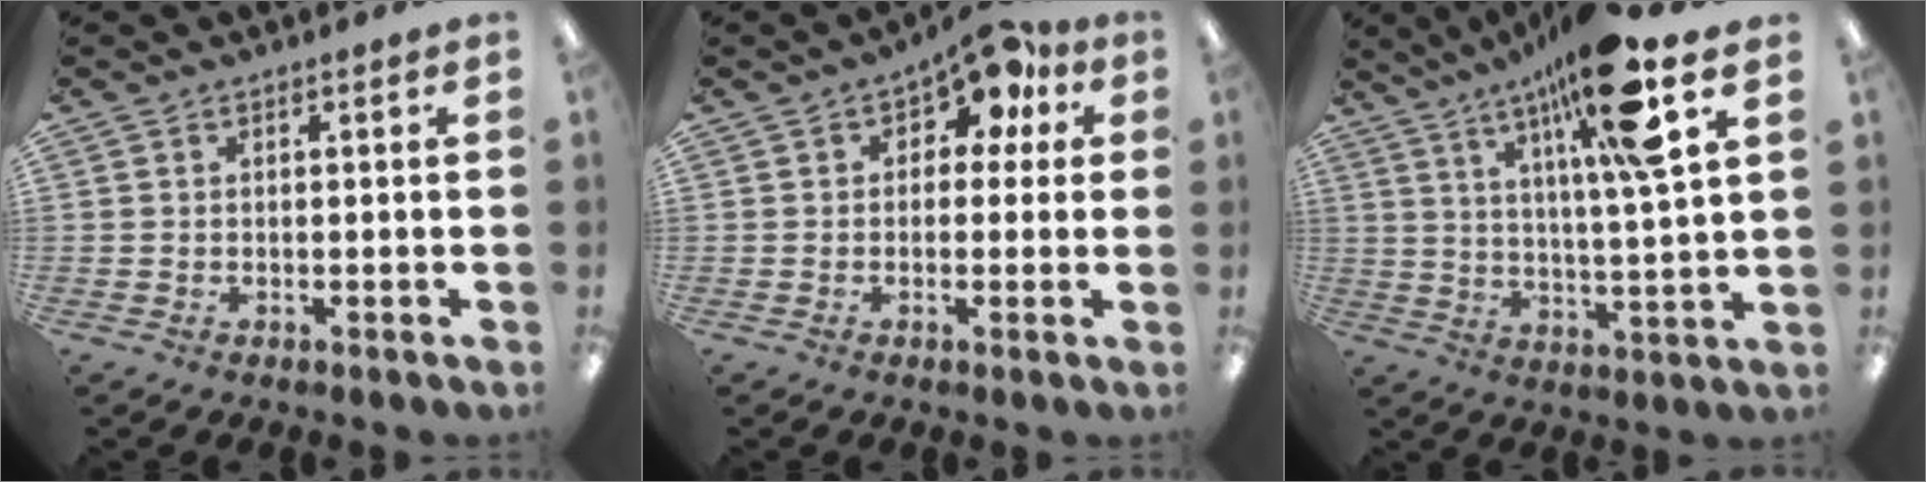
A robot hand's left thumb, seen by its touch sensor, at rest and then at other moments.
{"total": 9.1, "force": [4.5, 5.1, 6.0], "torque": [-0.076, -0.015, 0.074]}
{"total": 17.6, "force": [10.7, 2.3, 13.8], "torque": [-0.232, -0.043, 0.159]}